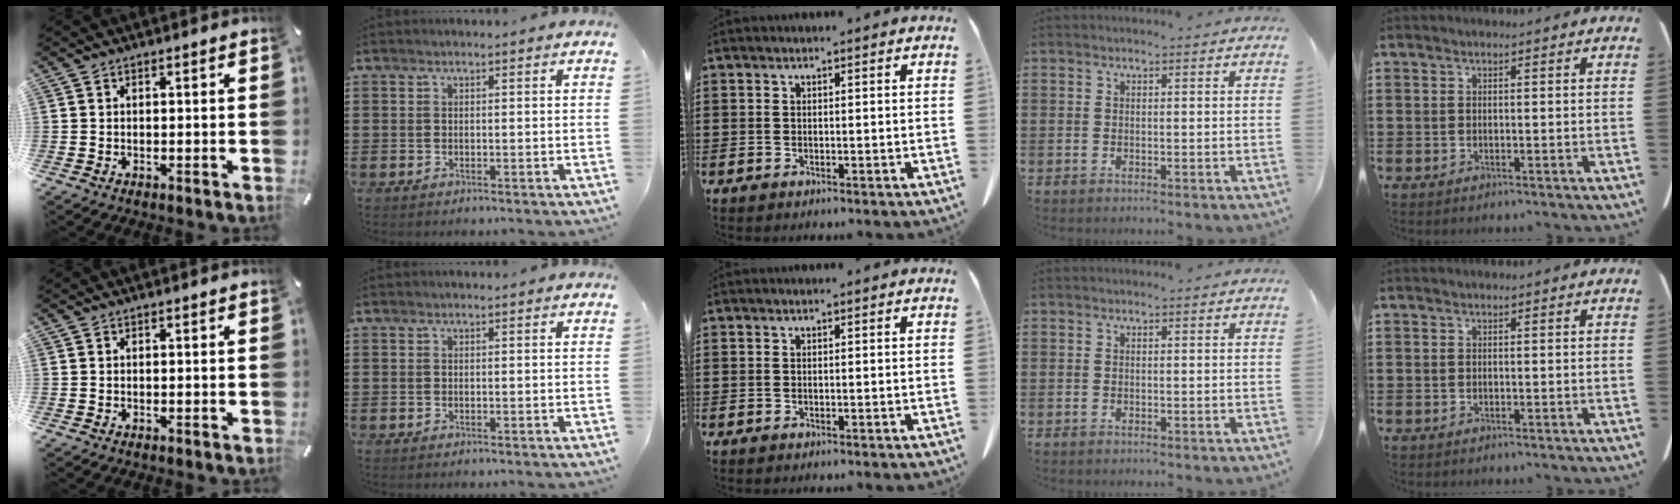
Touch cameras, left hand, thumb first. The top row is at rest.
{}